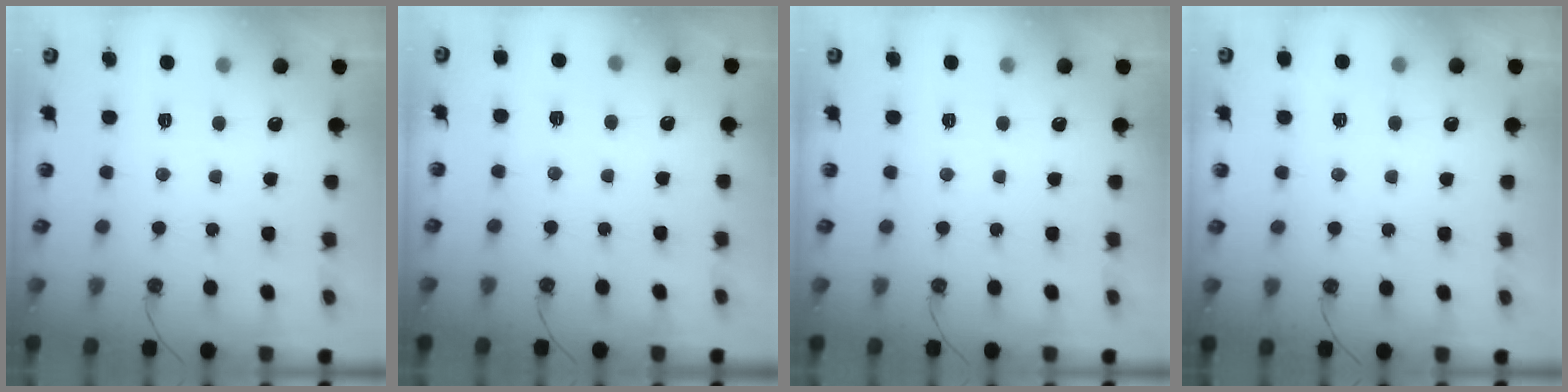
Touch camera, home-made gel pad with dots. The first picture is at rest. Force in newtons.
{"total": 2.9, "press": 2.1, "slide": 2.0}
{"total": 0.0}
{"total": 3.8, "press": 3.6, "slide": 0.9}